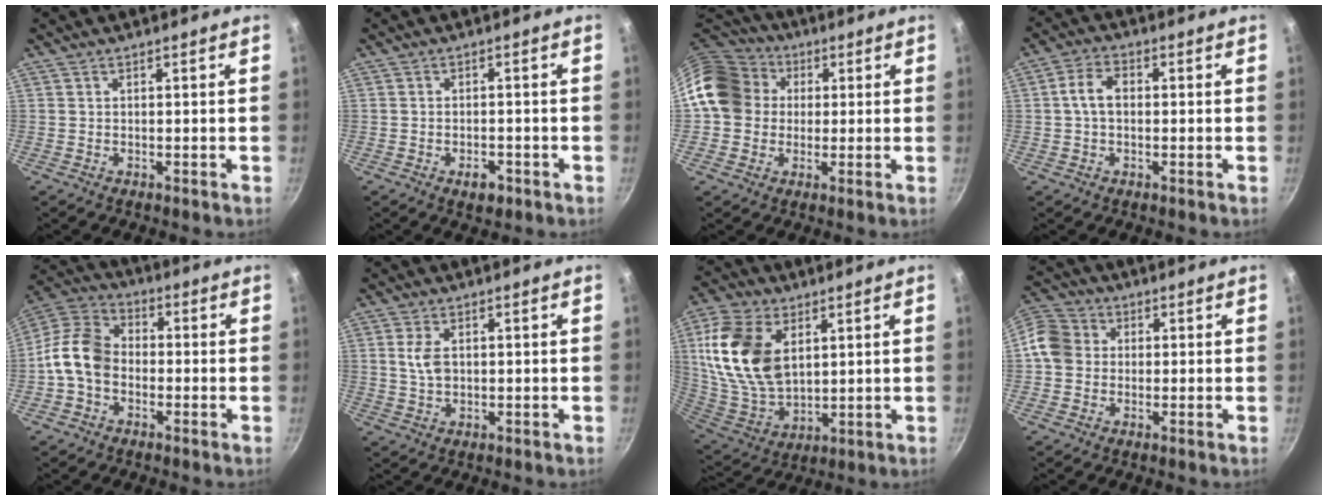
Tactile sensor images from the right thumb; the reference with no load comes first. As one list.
[{"total": 3.3, "force": [-1.7, 1.7, 2.2], "torque": [-0.026, 0.011, -0.022]}, {"total": 14.9, "force": [2.0, 13.1, 6.9], "torque": [-0.107, 0.036, 0.023]}, {"total": 5.3, "force": [0.2, 3.6, 3.9], "torque": [-0.067, 0.016, -0.004]}, {"total": 10.8, "force": [-2.0, 8.1, 6.9], "torque": [-0.109, 0.033, -0.062]}, {"total": 4.3, "force": [0.8, 2.7, 3.3], "torque": [-0.060, 0.000, 0.017]}, {"total": 19.1, "force": [5.2, 12.0, 13.9], "torque": [-0.255, -0.020, 0.112]}, {"total": 8.0, "force": [0.1, 7.1, 3.7], "torque": [-0.041, 0.018, -0.019]}]